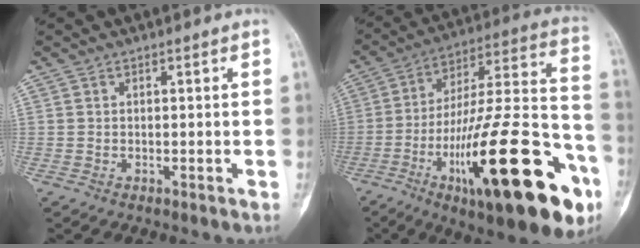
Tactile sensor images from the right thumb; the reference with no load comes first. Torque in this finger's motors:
{"motor_torque": [1.26, 1.32, 2.19, -0.58, 0.32]}